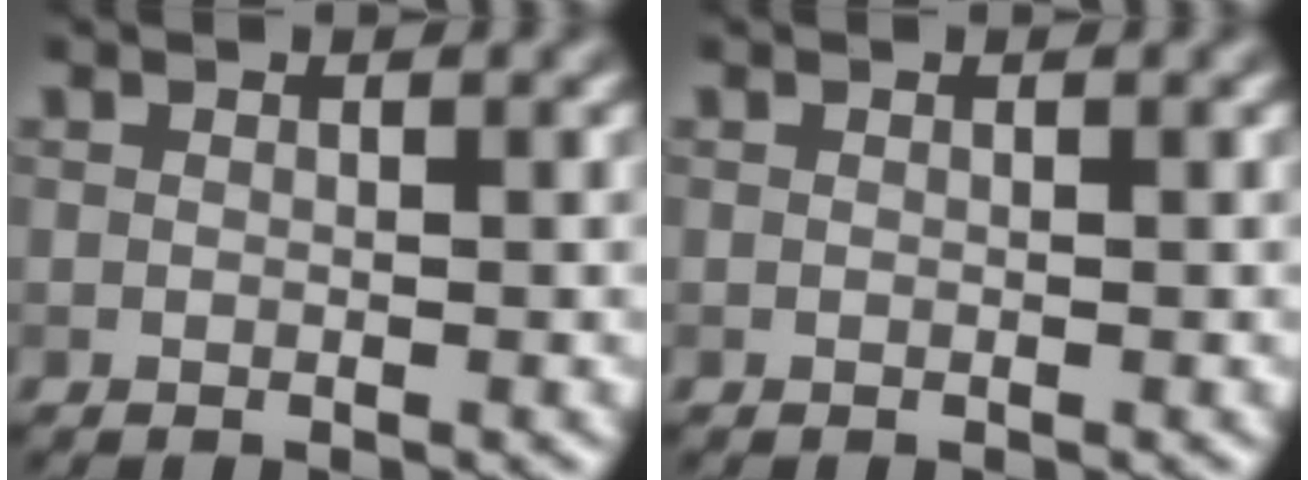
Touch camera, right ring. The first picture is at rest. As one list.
[{"total": 0.0}]